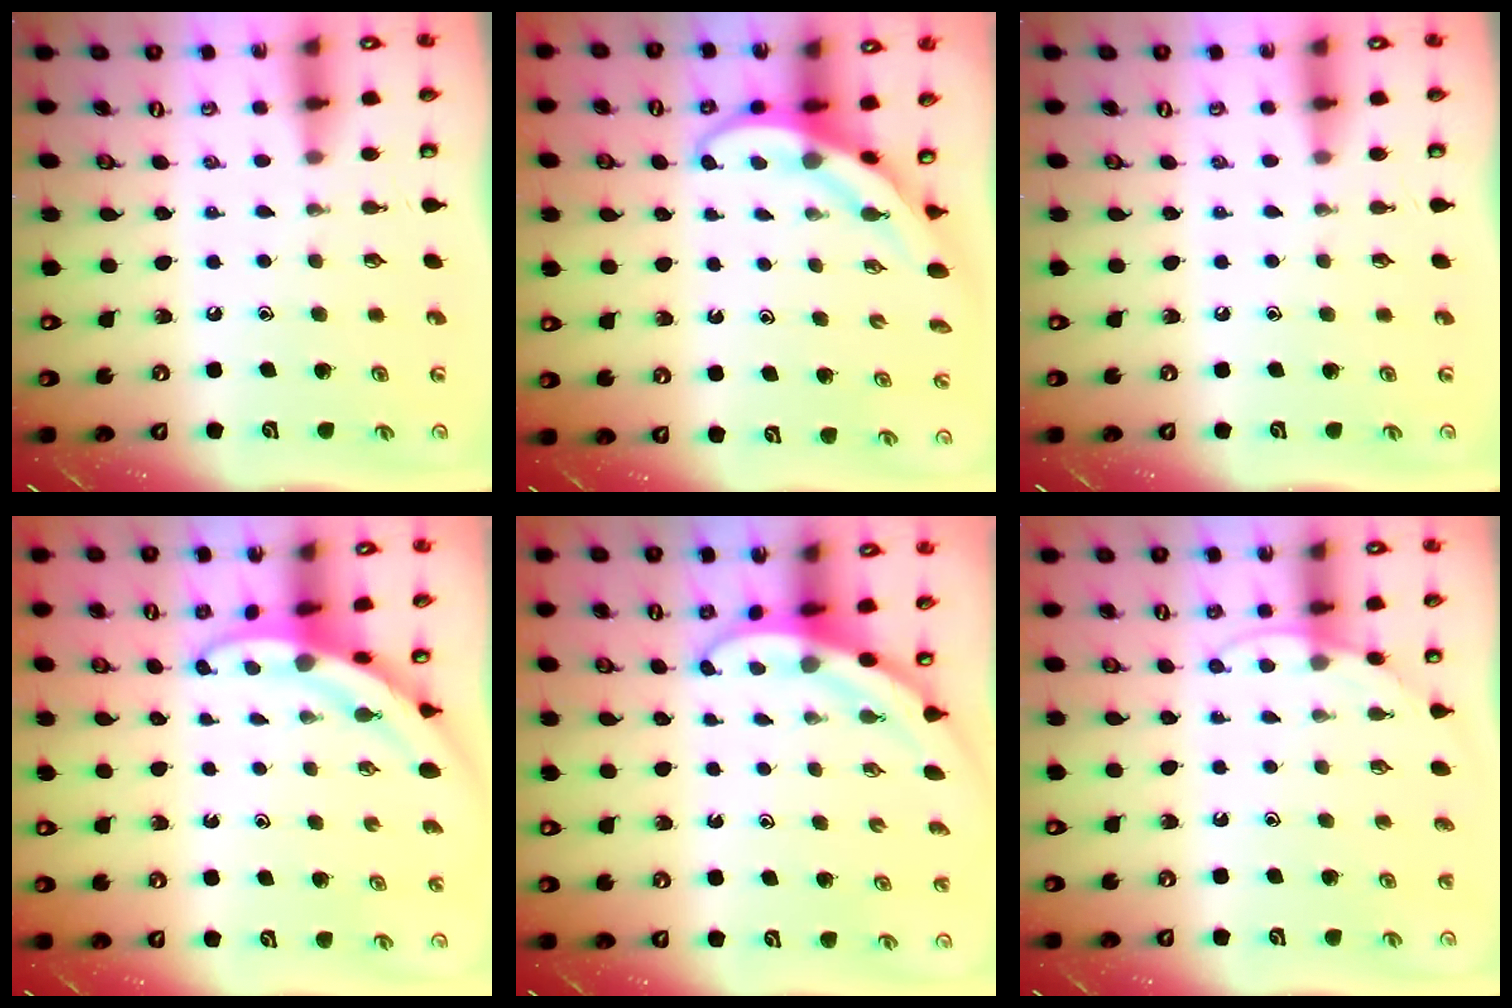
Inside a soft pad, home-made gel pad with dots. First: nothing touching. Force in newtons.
{"total": 4.0, "press": 4.0, "slide": 0.4}
{"total": 0.0}
{"total": 3.3, "press": 3.3, "slide": 0.3}
{"total": 3.1, "press": 3.1, "slide": 0.1}
{"total": 5.8, "press": 5.8, "slide": 0.4}